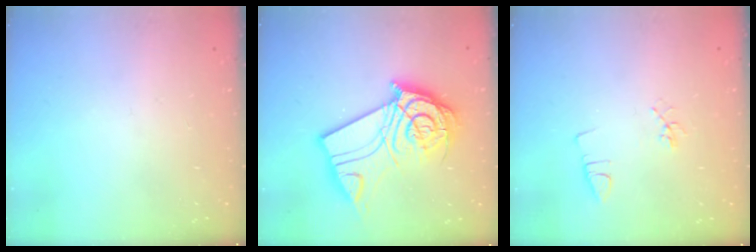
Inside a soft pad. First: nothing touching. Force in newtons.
{"total": 17.5, "press": 17.4, "slide": 2.2}
{"total": 3.8, "press": 3.5, "slide": 1.5}